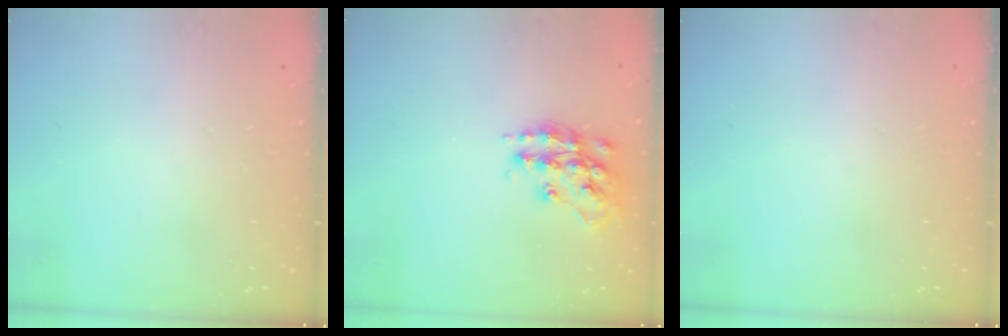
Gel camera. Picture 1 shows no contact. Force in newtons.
{"total": 15.1, "press": 15.0, "slide": 1.0}
{"total": 0.0}